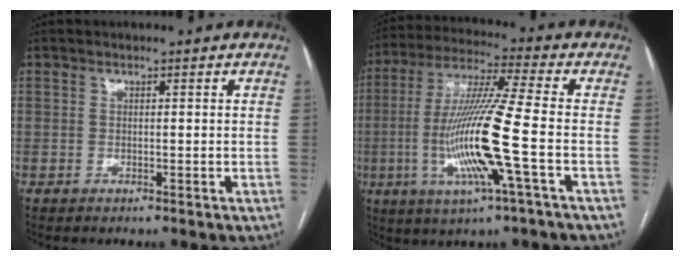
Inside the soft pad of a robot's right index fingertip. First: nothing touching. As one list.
[{"total": 15.2, "force": [-3.3, -0.6, 14.8], "torque": [-0.302, -0.010, -0.069]}]